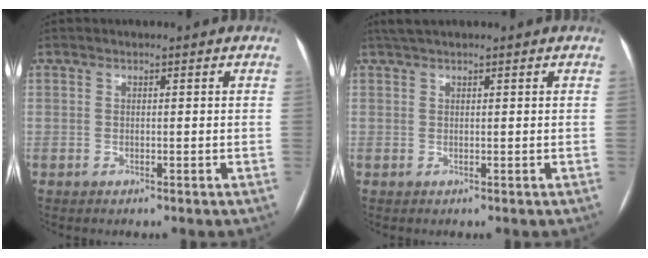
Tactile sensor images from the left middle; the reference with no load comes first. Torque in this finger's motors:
{"motor_torque": [0.19, -0.12, -0.03, 0.00]}